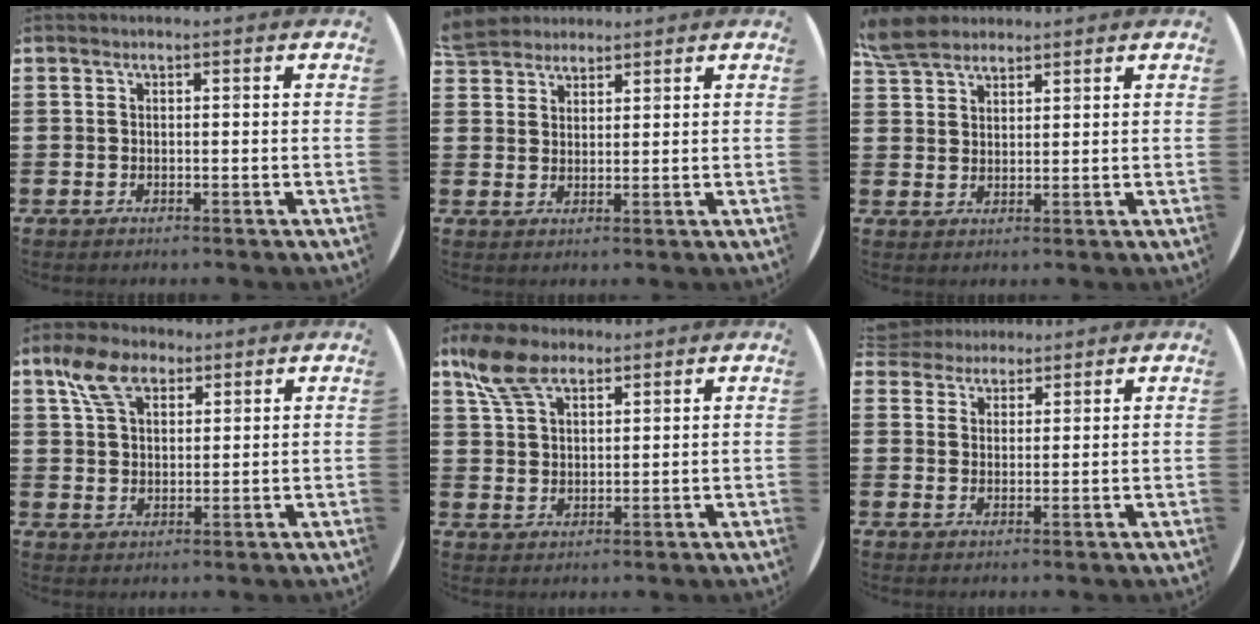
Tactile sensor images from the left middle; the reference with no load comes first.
{"total": 4.4, "force": [4.2, 1.5, 0.2], "torque": [-0.017, -0.003, 0.082]}
{"total": 5.2, "force": [4.7, 1.9, 1.4], "torque": [-0.040, -0.003, 0.091]}
{"total": 6.7, "force": [4.3, 3.8, 3.4], "torque": [-0.073, 0.007, 0.079]}
{"total": 7.1, "force": [5.1, 3.5, 3.4], "torque": [-0.082, 0.001, 0.096]}
{"total": 3.3, "force": [3.1, 1.2, -0.5], "torque": [-0.001, -0.001, 0.059]}